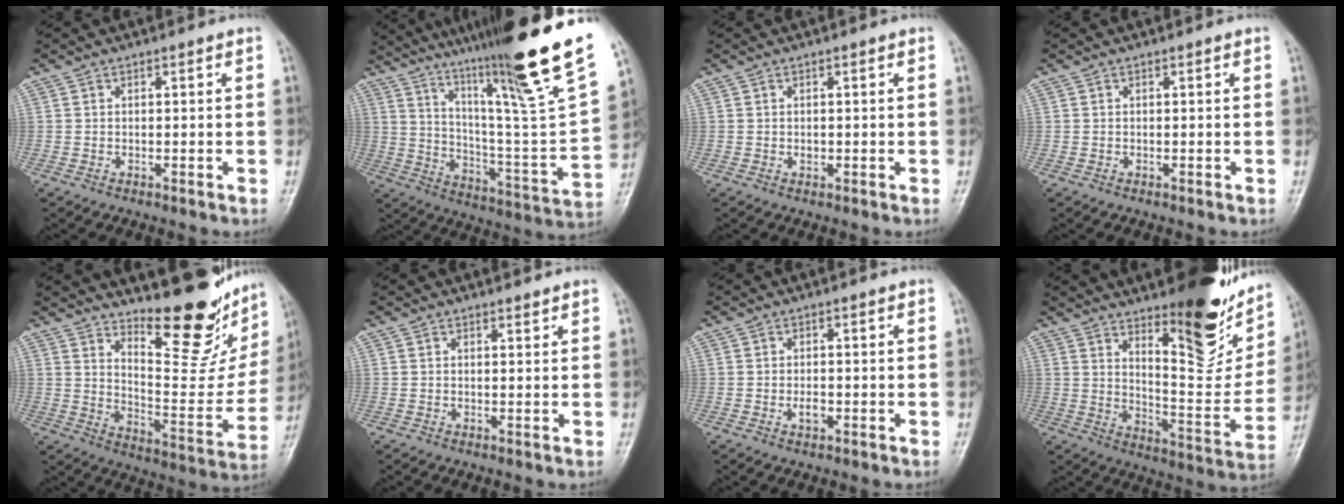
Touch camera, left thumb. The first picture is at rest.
{"total": 31.0, "force": [20.9, 2.0, 22.7], "torque": [-0.343, -0.111, 0.323]}
{"total": 0.7, "force": [0.0, 0.6, 0.5], "torque": [-0.004, 0.000, 0.001]}
{"total": 0.0}
{"total": 21.1, "force": [16.3, 6.2, 12.0], "torque": [-0.126, -0.134, 0.235]}
{"total": 0.9, "force": [0.8, 0.2, 0.3], "torque": [-0.005, -0.007, 0.013]}
{"total": 1.8, "force": [-0.5, 1.1, 1.4], "torque": [-0.022, 0.000, -0.009]}
{"total": 21.3, "force": [13.2, 6.8, 15.2], "torque": [-0.160, -0.091, 0.200]}